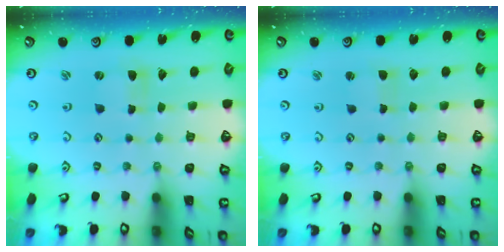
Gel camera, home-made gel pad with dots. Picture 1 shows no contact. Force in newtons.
{"total": 1.3, "press": 1.3, "slide": 0.1}